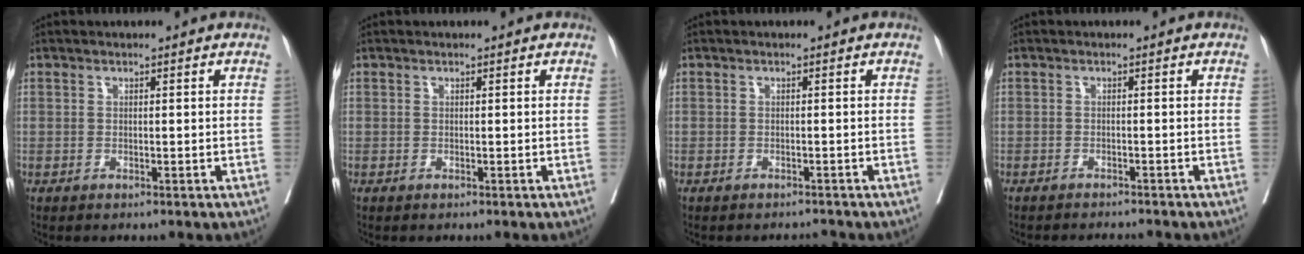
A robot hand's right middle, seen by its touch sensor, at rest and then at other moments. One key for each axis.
{"total": 0.0}
{"total": 1.9, "fx": -1.9, "fy": 0.2, "fz": 0.2, "tx": 0.000, "ty": -0.003, "tz": -0.028}
{"total": 5.0, "fx": -4.8, "fy": 0.4, "fz": 1.3, "tx": -0.012, "ty": -0.007, "tz": -0.062}